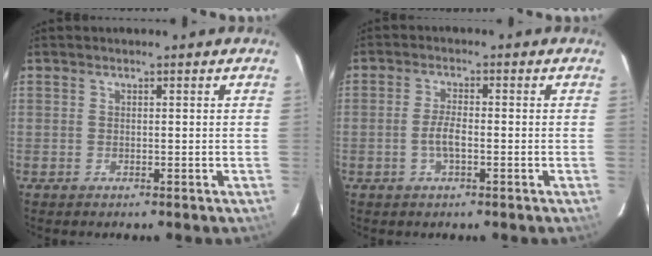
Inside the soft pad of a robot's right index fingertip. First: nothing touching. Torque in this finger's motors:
{"motor_torque": [0.71, -0.38, 0.34, 0.11]}